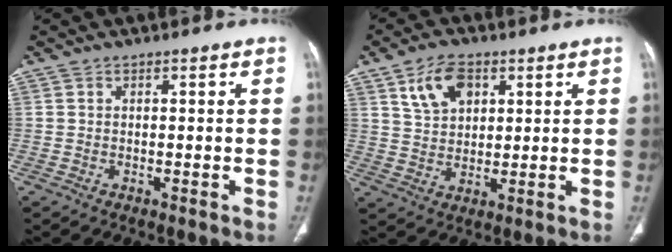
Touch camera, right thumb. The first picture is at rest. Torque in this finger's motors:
{"motor_torque": [-1.06, 0.53, -0.02, -0.04, 0.04]}